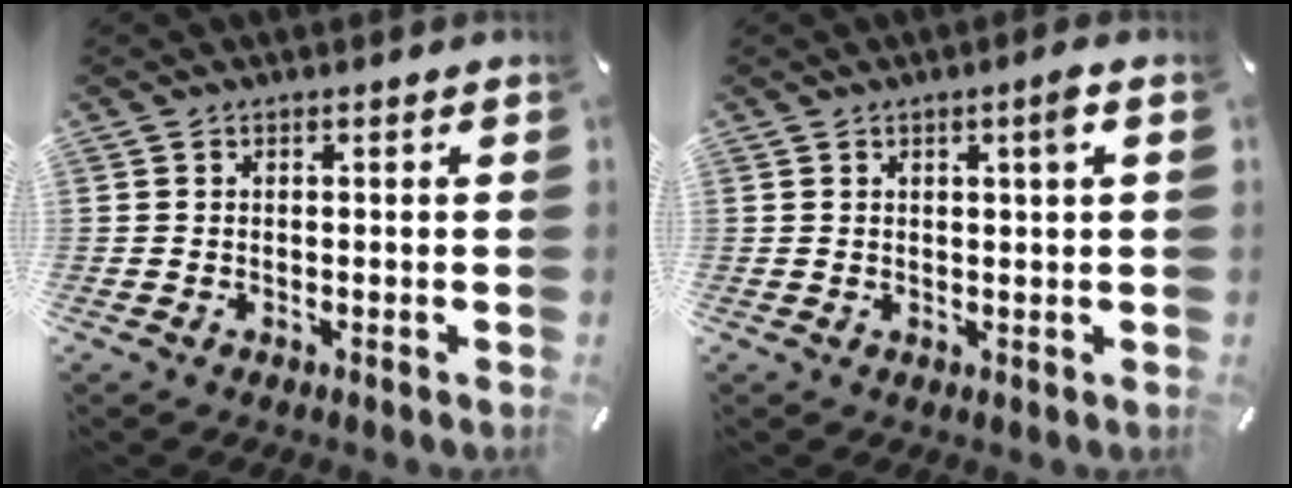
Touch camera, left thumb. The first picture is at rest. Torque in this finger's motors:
{"motor_torque": [-0.14, 0.04, 0.11, 0.20, 0.07]}